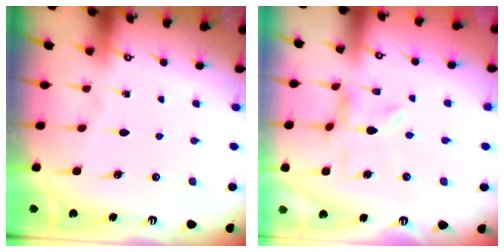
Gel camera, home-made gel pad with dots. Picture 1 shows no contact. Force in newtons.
{"total": 1.2, "press": 1.2, "slide": 0.3}